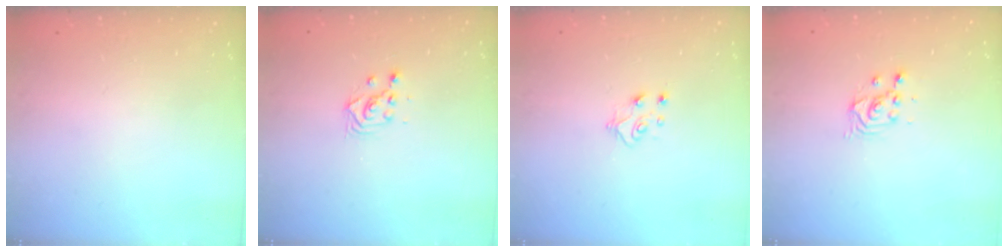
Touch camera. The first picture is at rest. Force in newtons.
{"total": 2.8, "press": 2.8, "slide": 0.2}
{"total": 6.1, "press": 6.1, "slide": 0.7}
{"total": 2.8, "press": 2.8, "slide": 0.1}